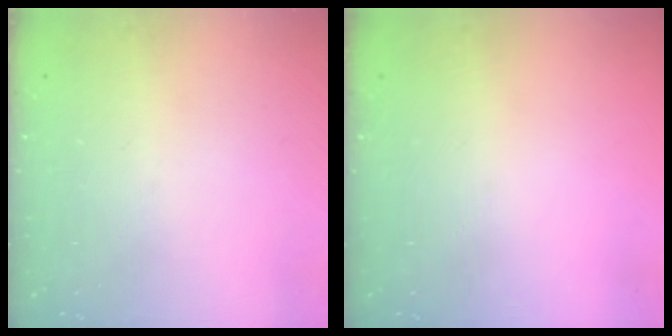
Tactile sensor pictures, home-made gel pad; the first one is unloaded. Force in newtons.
{"total": 0.0}